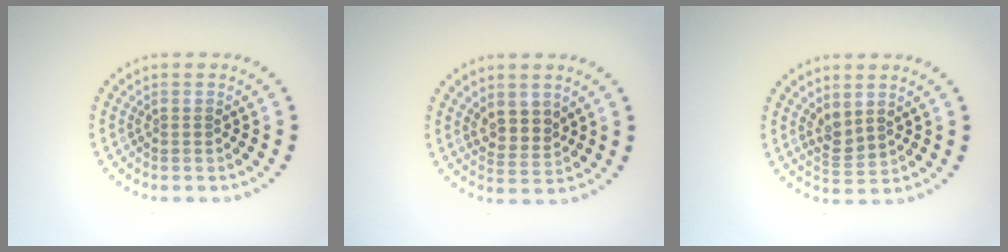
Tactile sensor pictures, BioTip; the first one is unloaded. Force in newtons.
{"total": 2.3, "press": 1.9, "slide": 1.2}
{"total": 1.9, "press": 1.6, "slide": 0.9}